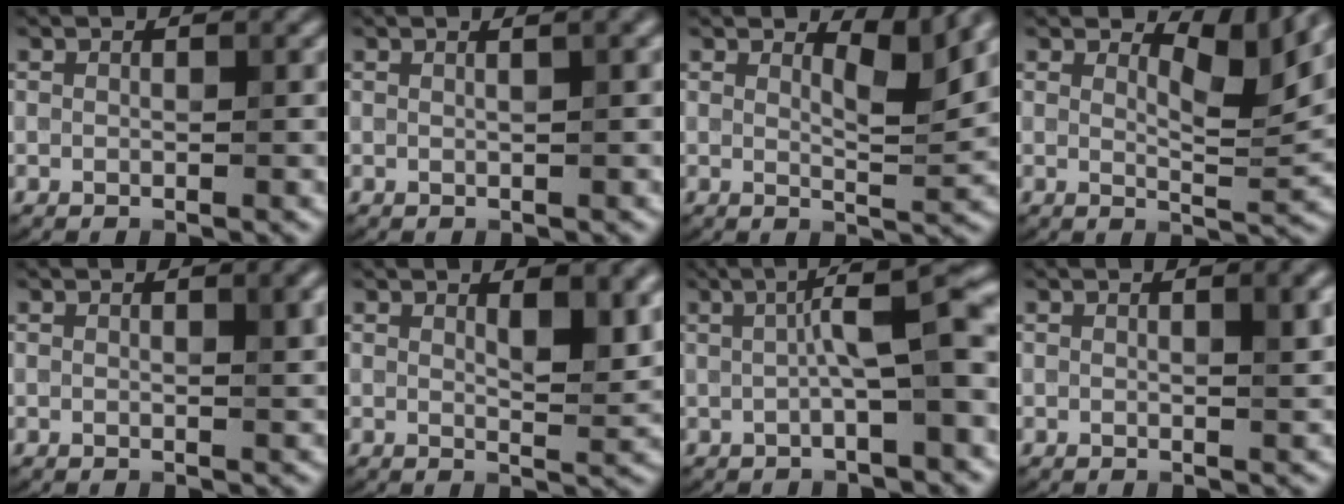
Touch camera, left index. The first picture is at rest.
{"total": 1.9, "force": [0.7, 0.8, 1.6], "torque": [-0.012, 0.003, -0.005]}
{"total": 2.9, "force": [2.0, 0.4, 2.1], "torque": [-0.030, -0.009, 0.029]}
{"total": 3.8, "force": [2.7, 0.7, 2.6], "torque": [-0.044, -0.005, 0.039]}
{"total": 2.1, "force": [0.8, 0.6, 1.8], "torque": [-0.016, 0.004, 0.009]}
{"total": 4.2, "force": [1.9, 1.2, 3.5], "torque": [-0.050, -0.004, 0.031]}
{"total": 5.9, "force": [0.5, 0.9, 5.8], "torque": [-0.087, 0.017, -0.001]}
{"total": 2.5, "force": [0.7, 0.6, 2.3], "torque": [-0.022, 0.005, 0.008]}